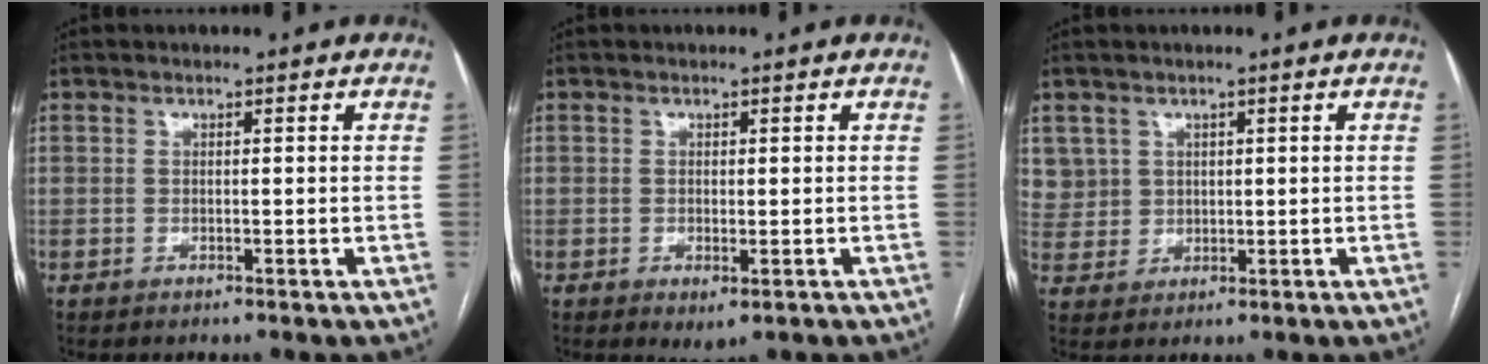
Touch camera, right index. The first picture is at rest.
{"total": 2.3, "force": [-1.0, 1.0, 1.8], "torque": [-0.023, -0.003, -0.006]}
{"total": 5.3, "force": [2.3, 4.8, 0.0], "torque": [0.006, 0.009, 0.053]}